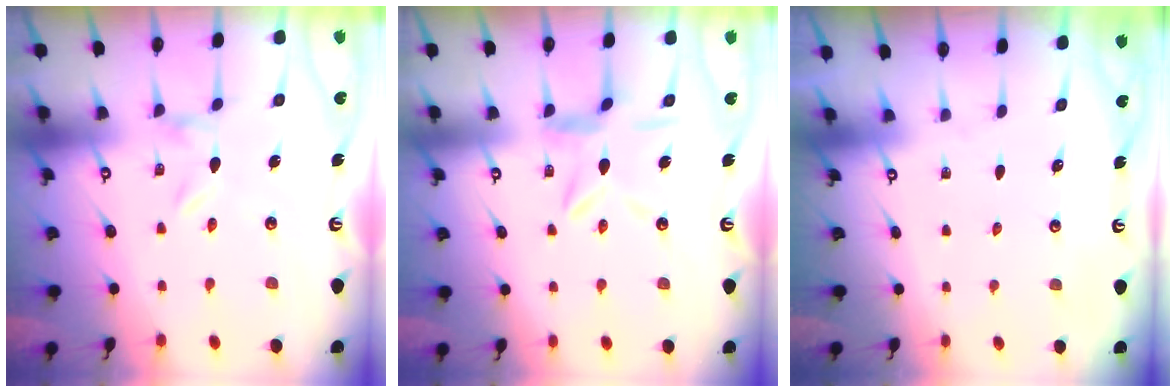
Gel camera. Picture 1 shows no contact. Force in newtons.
{"total": 9.1, "press": 9.1, "slide": 0.9}
{"total": 0.0}